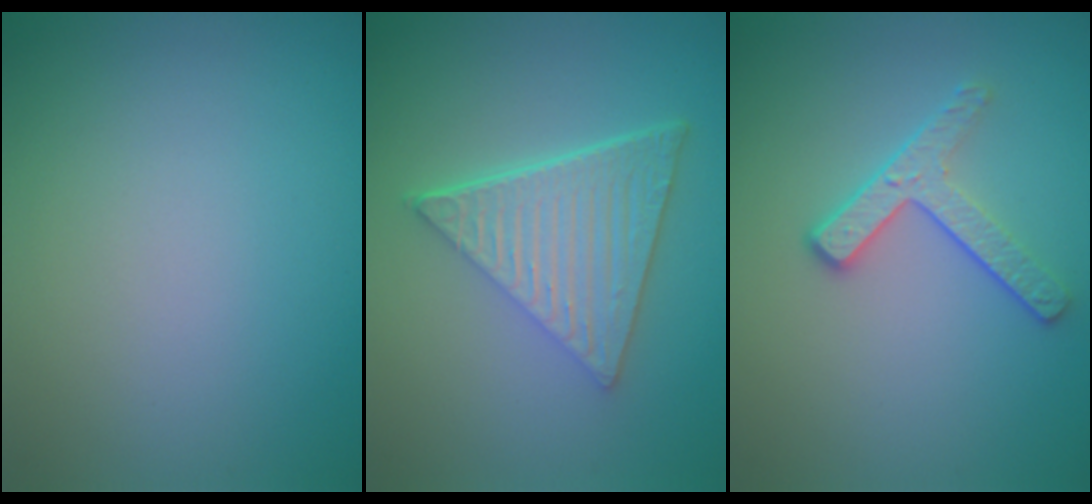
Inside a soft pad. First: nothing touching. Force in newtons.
{"total": 6.6, "press": 4.5, "slide": 4.8}
{"total": 2.9, "press": 2.4, "slide": 1.6}